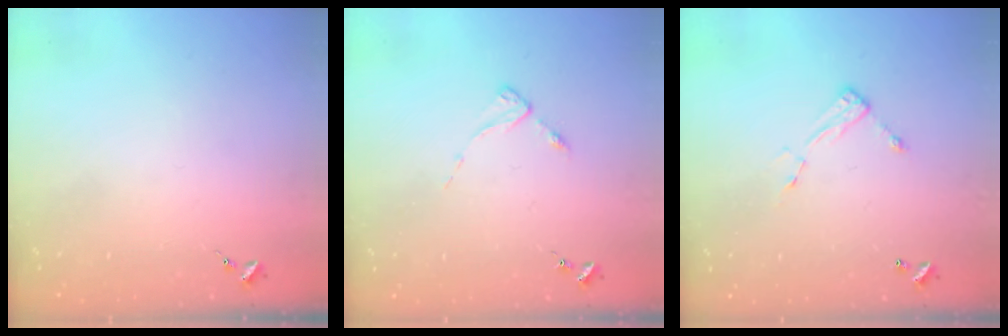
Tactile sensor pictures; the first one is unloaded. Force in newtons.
{"total": 2.9, "press": 2.8, "slide": 0.4}
{"total": 6.4, "press": 6.4, "slide": 0.3}